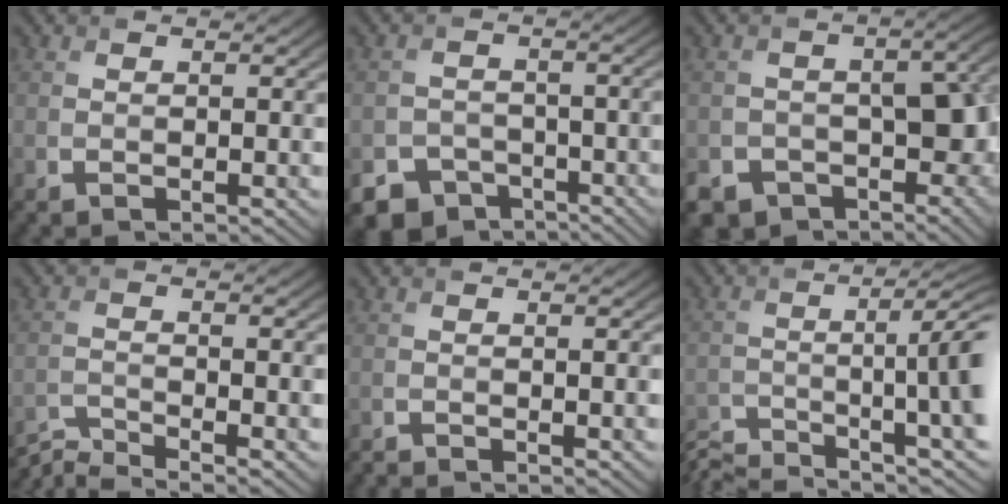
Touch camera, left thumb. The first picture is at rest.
{"total": 7.2, "force": [-5.3, 4.5, 1.8], "torque": [-0.033, -0.017, -0.080]}
{"total": 12.2, "force": [-5.1, 8.7, 6.9], "torque": [-0.102, -0.048, -0.062]}
{"total": 5.3, "force": [-4.3, 0.9, 3.0], "torque": [-0.056, -0.007, -0.088]}
{"total": 1.8, "force": [-1.2, 0.4, 1.3], "torque": [-0.019, -0.001, -0.027]}
{"total": 12.6, "force": [-7.4, 2.0, 10.0], "torque": [-0.135, -0.006, -0.128]}